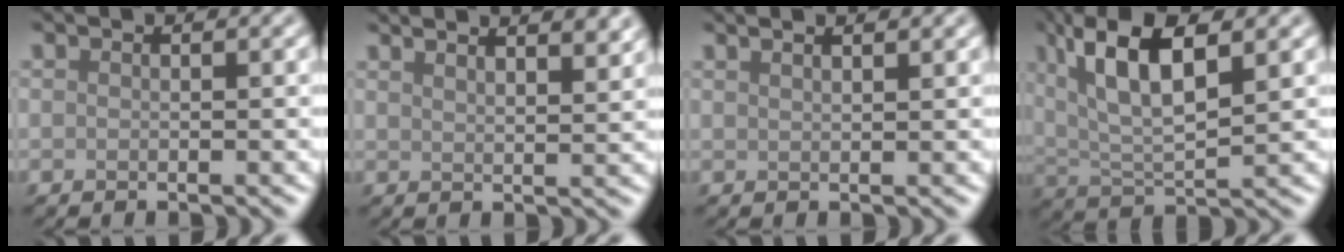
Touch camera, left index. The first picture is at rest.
{"total": 8.4, "force": [6.0, 3.3, 4.9], "torque": [-0.026, 0.047, 0.046]}
{"total": 3.8, "force": [2.6, 1.7, 2.2], "torque": [-0.011, 0.030, 0.001]}
{"total": 8.4, "force": [3.5, 3.0, 7.1], "torque": [-0.140, 0.011, 0.064]}